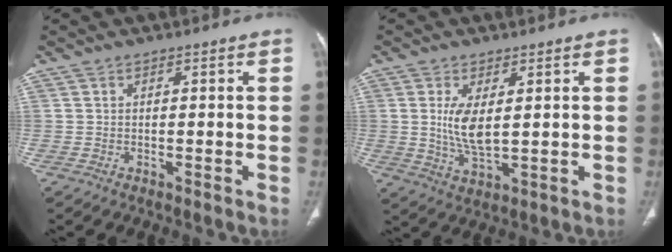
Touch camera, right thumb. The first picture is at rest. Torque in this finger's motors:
{"motor_torque": [1.23, 1.06, 0.65, -1.00, 0.39]}